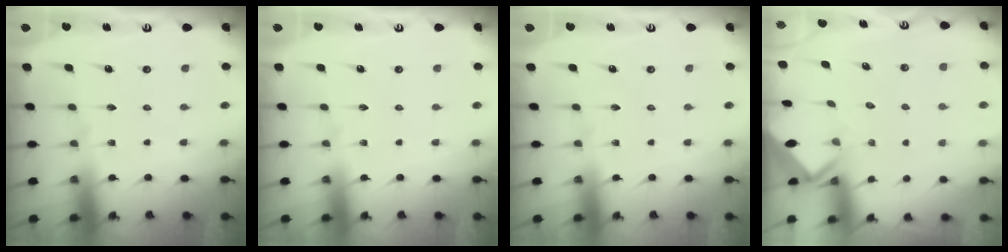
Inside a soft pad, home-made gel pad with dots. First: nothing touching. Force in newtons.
{"total": 0.0}
{"total": 0.0}
{"total": 2.8, "press": 2.8, "slide": 0.2}